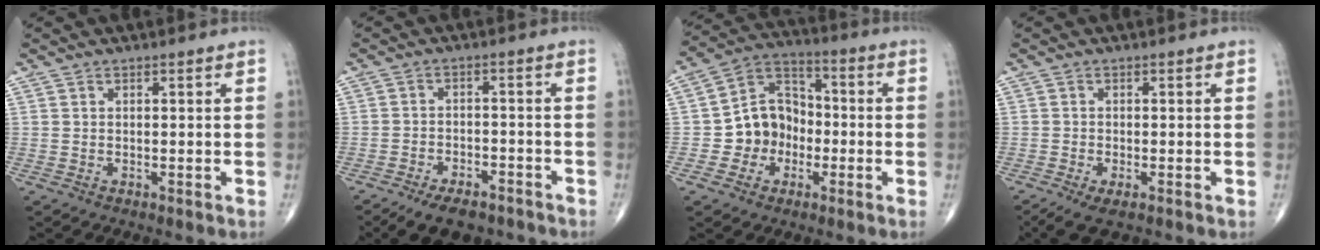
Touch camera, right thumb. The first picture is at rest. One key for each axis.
{"total": 9.1, "fx": -6.9, "fy": 4.2, "fz": 4.2, "tx": -0.049, "ty": 0.038, "tz": -0.109}
{"total": 11.0, "fx": -2.5, "fy": 9.4, "fz": 5.1, "tx": -0.040, "ty": 0.043, "tz": -0.054}
{"total": 3.8, "fx": -2.2, "fy": 1.2, "fz": 2.8, "tx": -0.061, "ty": -0.007, "tz": -0.039}